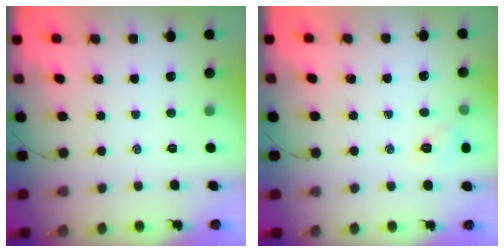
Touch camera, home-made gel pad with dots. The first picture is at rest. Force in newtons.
{"total": 5.8, "press": 5.5, "slide": 1.6}